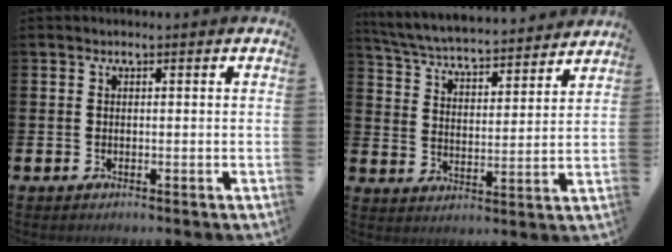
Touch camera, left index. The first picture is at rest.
{"total": 5.3, "force": [5.2, 0.4, 1.0], "torque": [-0.052, -0.047, 0.086]}